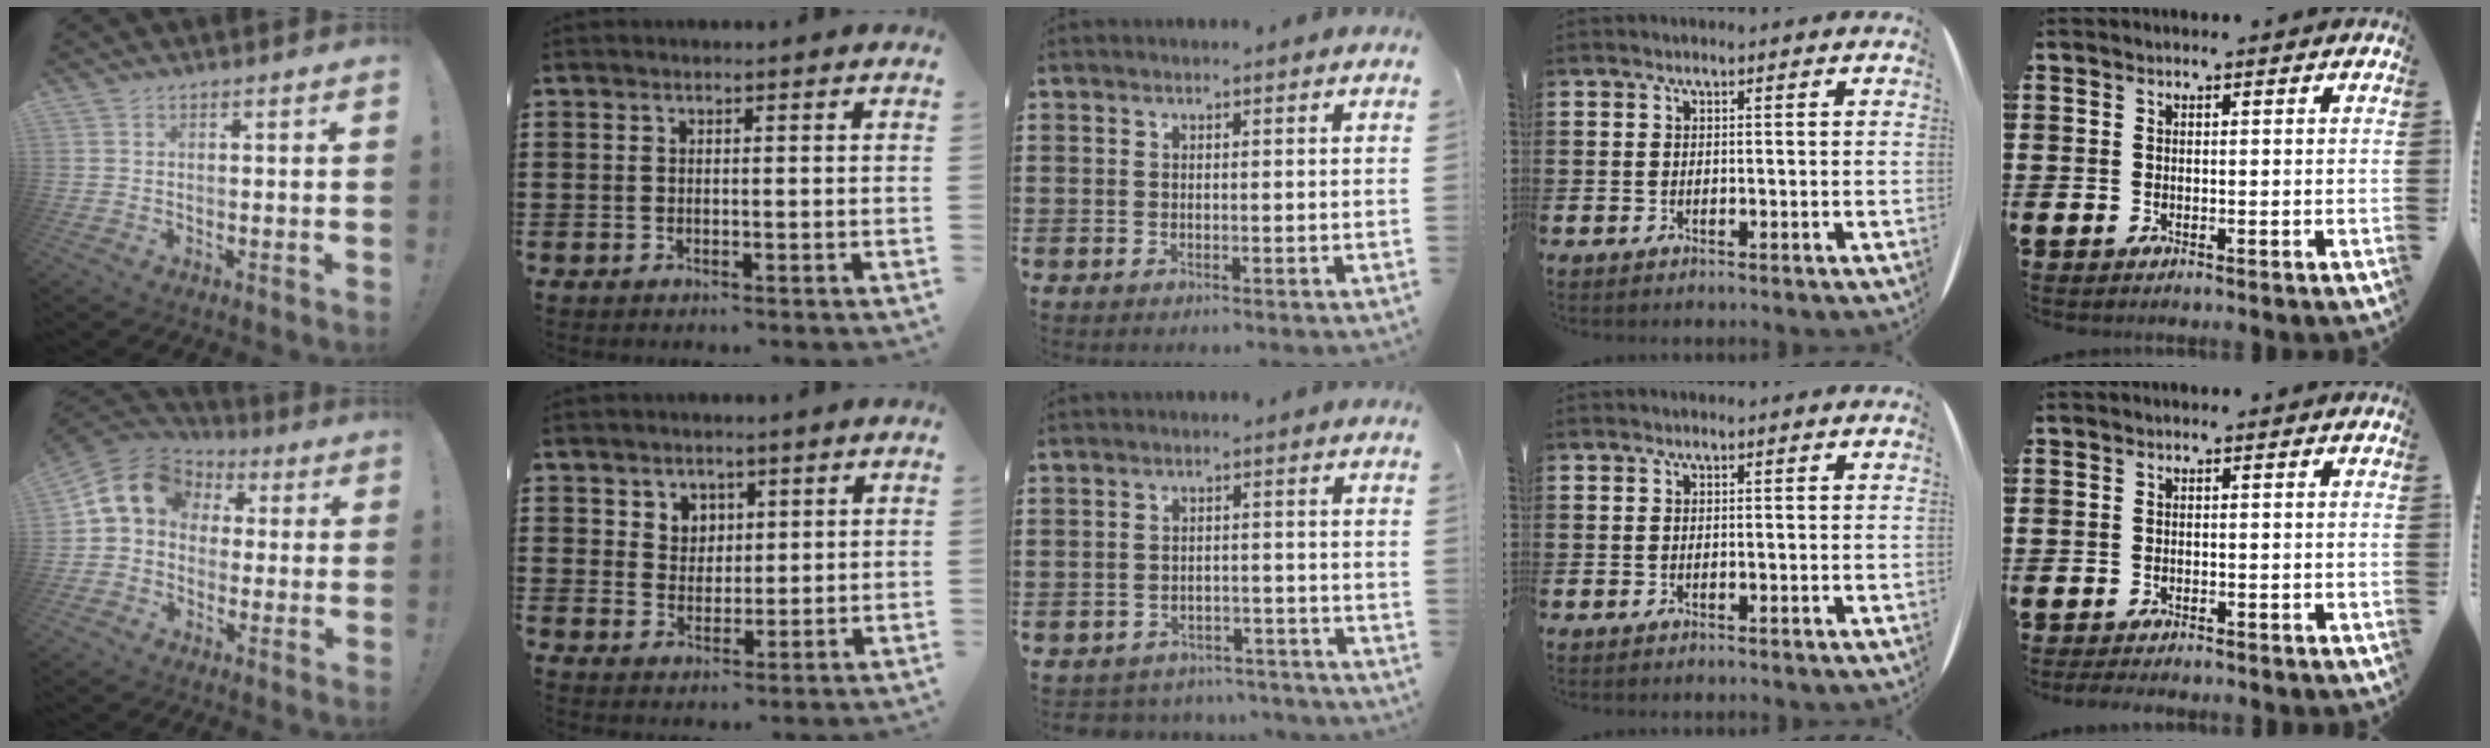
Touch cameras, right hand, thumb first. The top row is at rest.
{"thumb": {"total": 12.1, "force": [3.0, 9.6, 6.8], "torque": [-0.114, 0.003, 0.062]}, "index": {"total": 3.8, "force": [2.1, 3.1, 0.3], "torque": [-0.014, 0.007, 0.038]}, "middle": {"total": 3.3, "force": [-3.2, 0.5, -0.2], "torque": [-0.004, 0.000, -0.069]}, "little": {"total": 0.8, "force": [-0.8, 0.1, 0.2], "torque": [-0.006, -0.002, -0.016]}}